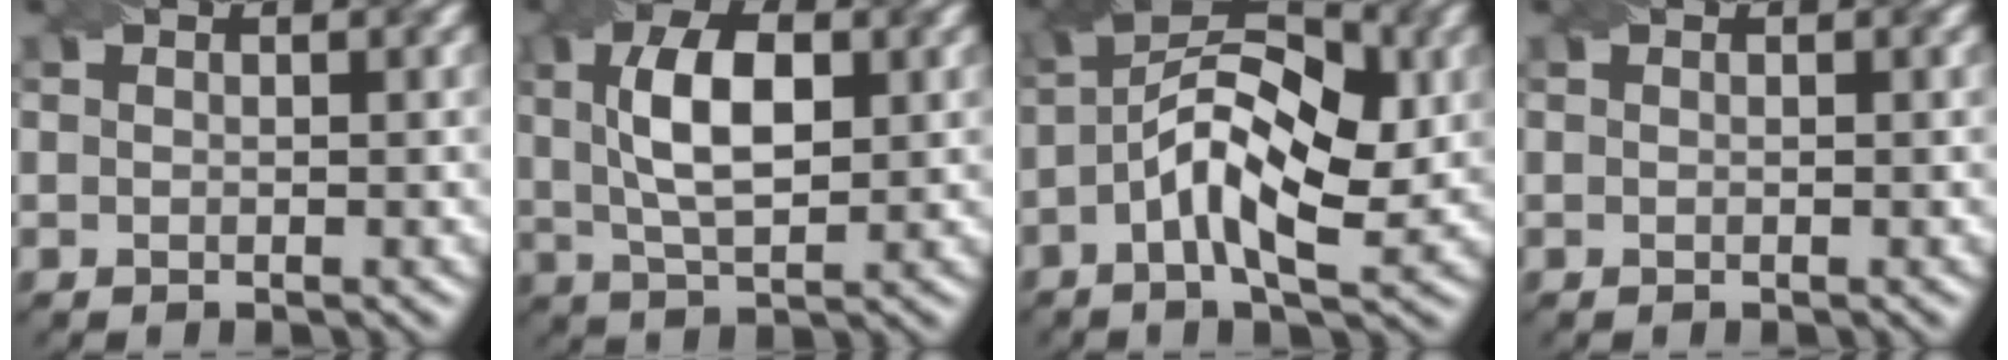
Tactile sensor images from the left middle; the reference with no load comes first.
{"total": 6.9, "force": [1.5, 3.2, 6.0], "torque": [-0.111, 0.012, 0.025]}
{"total": 9.1, "force": [-0.7, 4.2, 8.0], "torque": [-0.142, 0.019, -0.021]}
{"total": 0.0}